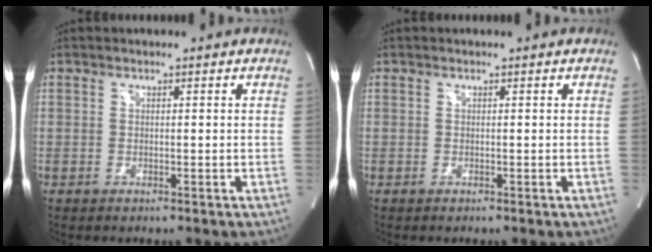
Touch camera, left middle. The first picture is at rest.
{"total": 0.0}